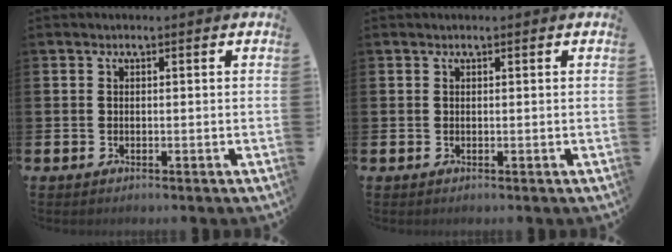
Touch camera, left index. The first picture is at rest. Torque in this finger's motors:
{"motor_torque": [-0.06, 0.06, -0.02, -0.01]}